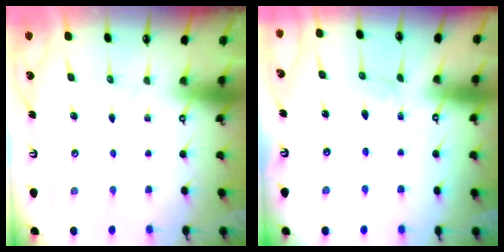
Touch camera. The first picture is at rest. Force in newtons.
{"total": 1.8, "press": 1.8, "slide": 0.1}